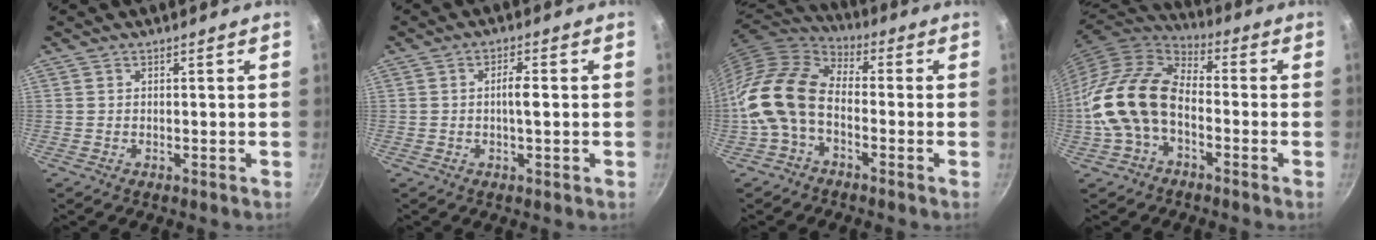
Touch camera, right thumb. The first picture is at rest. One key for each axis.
{"total": 3.4, "fx": -0.1, "fy": 0.9, "fz": 3.3, "tx": -0.066, "ty": 0.006, "tz": -0.005}
{"total": 13.9, "fx": -3.5, "fy": 8.8, "fz": 10.2, "tx": -0.184, "ty": 0.044, "tz": -0.092}
{"total": 15.8, "fx": -3.7, "fy": 10.1, "fz": 11.7, "tx": -0.203, "ty": 0.043, "tz": -0.085}